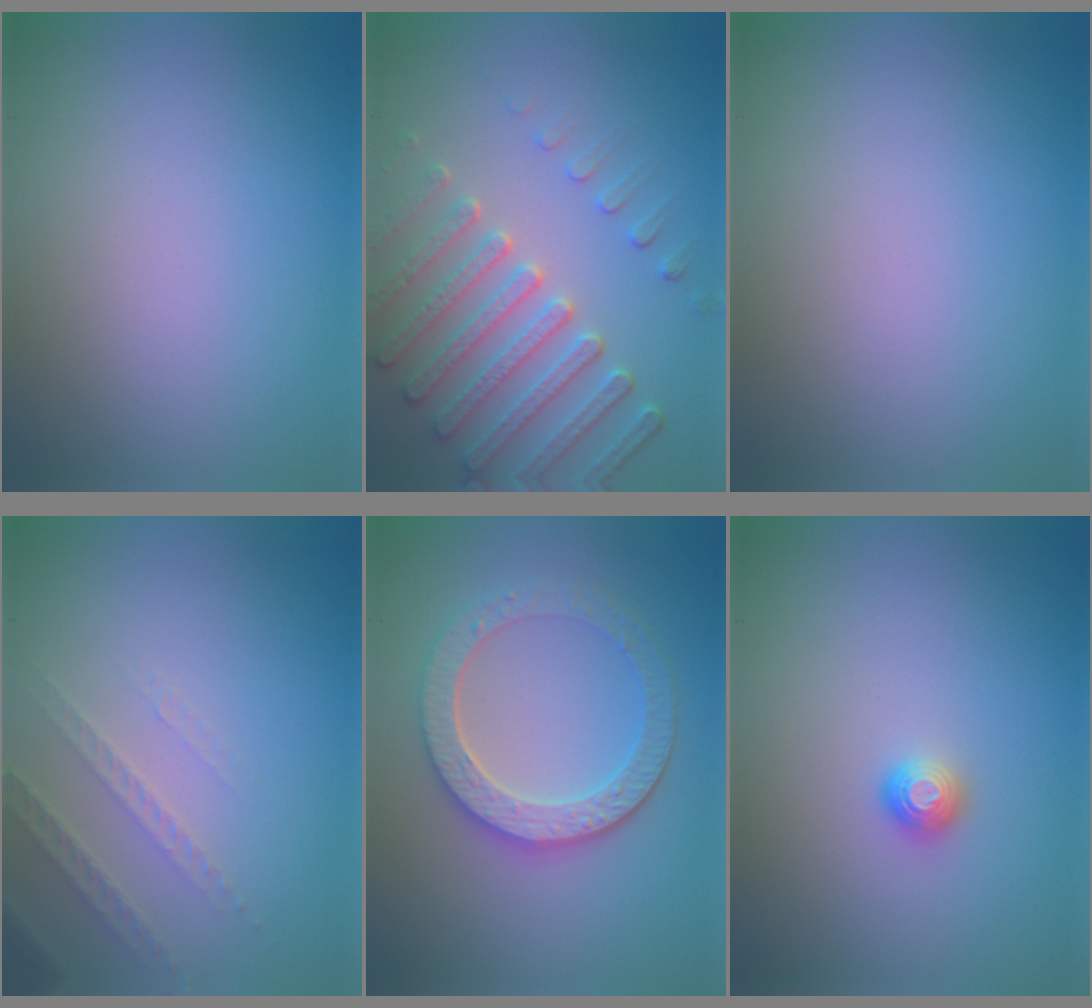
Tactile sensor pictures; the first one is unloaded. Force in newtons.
{"total": 5.2, "press": 4.7, "slide": 2.4}
{"total": 0.0}
{"total": 2.2, "press": 2.1, "slide": 0.7}
{"total": 4.6, "press": 4.0, "slide": 2.2}
{"total": 1.0, "press": 1.0, "slide": 0.1}